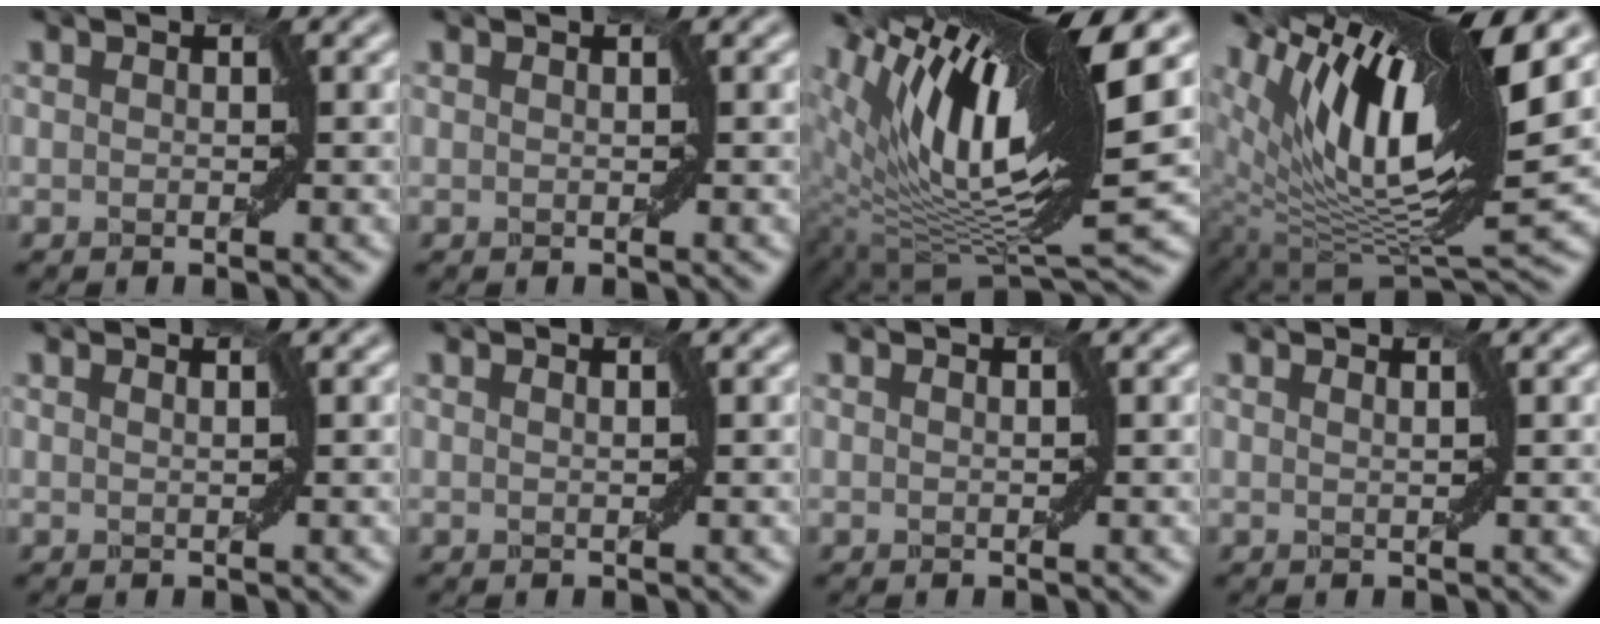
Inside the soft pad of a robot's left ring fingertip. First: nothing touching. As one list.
[{"total": 0.0}, {"total": 15.3, "force": [6.1, 3.7, 13.5], "torque": [-0.232, 0.013, 0.115]}, {"total": 14.2, "force": [6.5, 3.8, 12.0], "torque": [-0.222, 0.005, 0.126]}, {"total": 1.1, "force": [0.8, 0.3, 0.7], "torque": [-0.002, -0.004, 0.002]}, {"total": 0.8, "force": [0.6, 0.2, 0.5], "torque": [-0.003, -0.001, 0.003]}, {"total": 0.5, "force": [0.4, 0.0, 0.3], "torque": [-0.002, 0.000, 0.004]}, {"total": 1.4, "force": [1.0, 0.5, 1.0], "torque": [0.000, -0.005, -0.001]}]